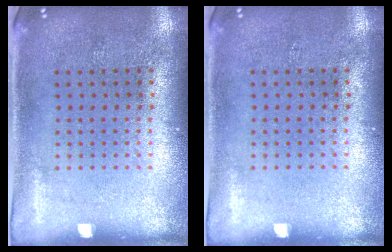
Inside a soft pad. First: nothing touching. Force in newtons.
{"total": 0.0}